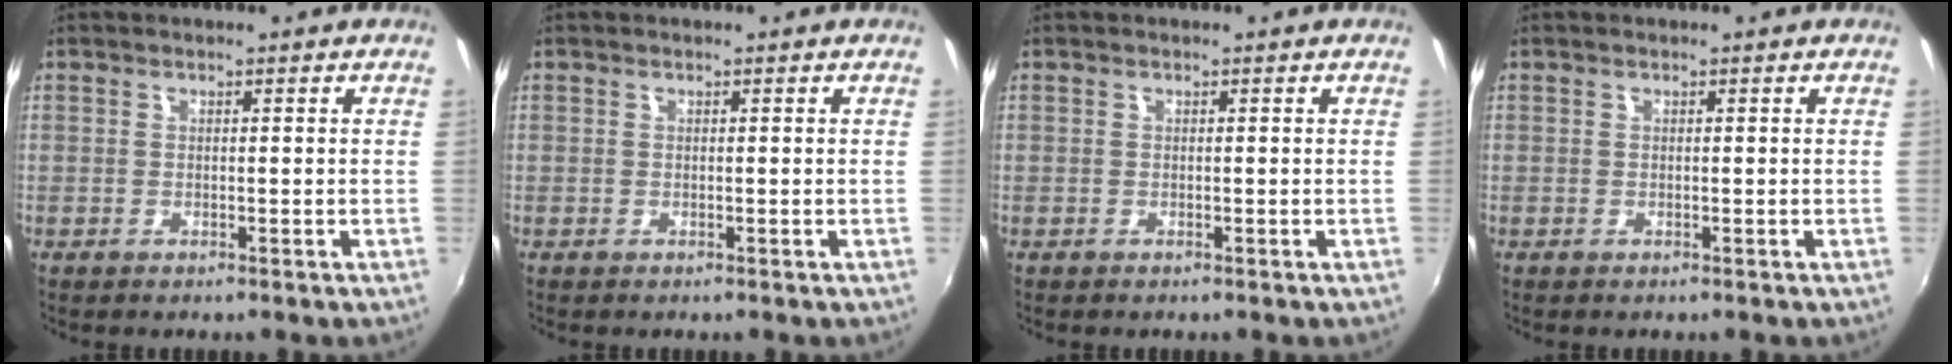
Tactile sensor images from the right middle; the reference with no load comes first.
{"total": 0.0}
{"total": 0.0}
{"total": 0.0}